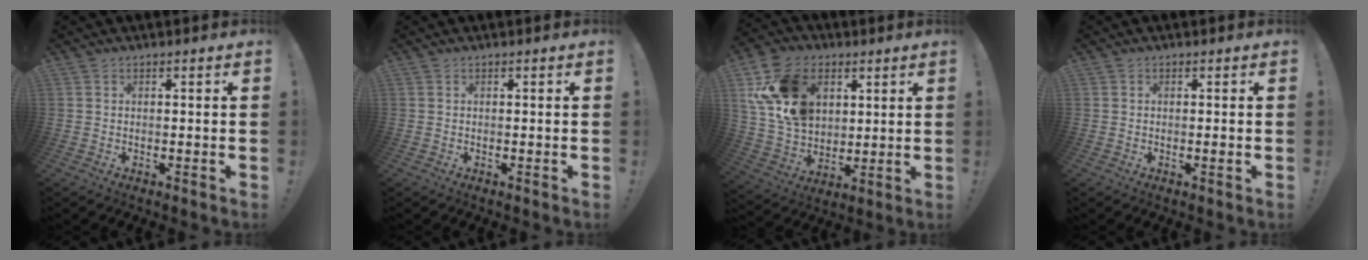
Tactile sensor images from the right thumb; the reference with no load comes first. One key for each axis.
{"total": 0.0}
{"total": 19.8, "fx": 7.0, "fy": 14.8, "fz": 11.2, "tx": -0.200, "ty": -0.021, "tz": 0.141}
{"total": 1.0, "fx": -0.1, "fy": -0.1, "fz": 1.0, "tx": -0.008, "ty": -0.003, "tz": -0.004}